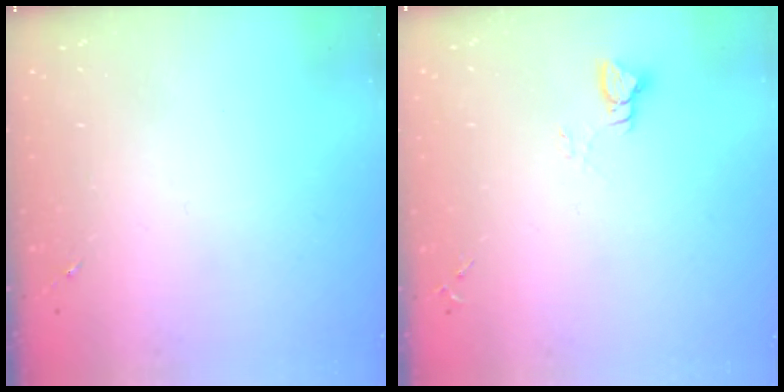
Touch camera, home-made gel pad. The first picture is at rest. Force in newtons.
{"total": 2.9, "press": 2.9, "slide": 0.2}